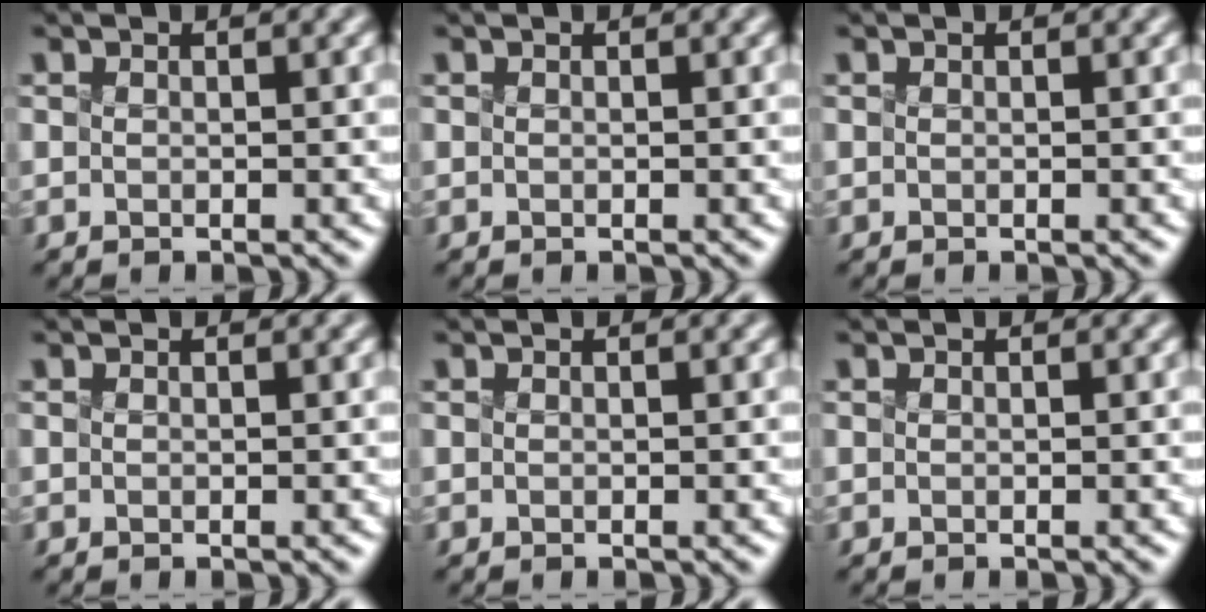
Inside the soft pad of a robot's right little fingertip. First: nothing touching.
{"total": 0.0}
{"total": 0.0}
{"total": 0.0}
{"total": 0.0}
{"total": 0.0}